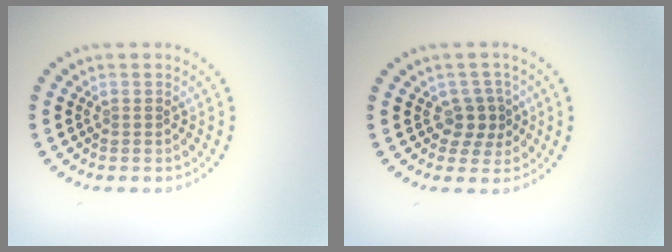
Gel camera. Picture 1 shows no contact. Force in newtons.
{"total": 2.2, "press": 1.9, "slide": 1.2}